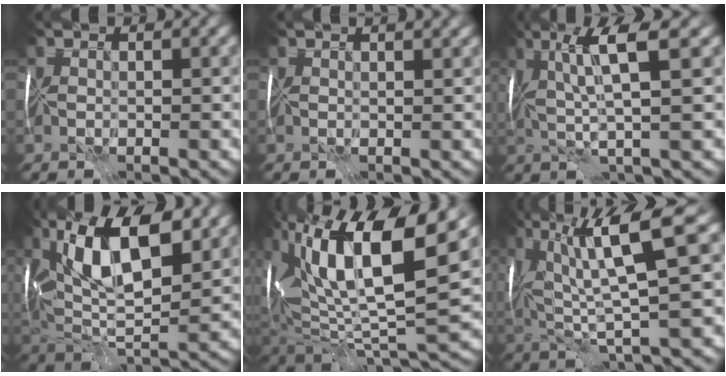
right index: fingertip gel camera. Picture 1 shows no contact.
{"total": 1.8, "force": [1.4, 0.4, 1.1], "torque": [-0.015, 0.013, 0.006]}
{"total": 6.1, "force": [1.2, 0.5, 6.0], "torque": [-0.112, 0.001, 0.018]}
{"total": 11.7, "force": [3.6, 4.8, 10.0], "torque": [-0.159, 0.004, 0.053]}
{"total": 13.0, "force": [4.3, 4.8, 11.3], "torque": [-0.195, 0.008, 0.070]}
{"total": 10.2, "force": [3.1, 1.9, 9.5], "torque": [-0.173, 0.013, 0.058]}